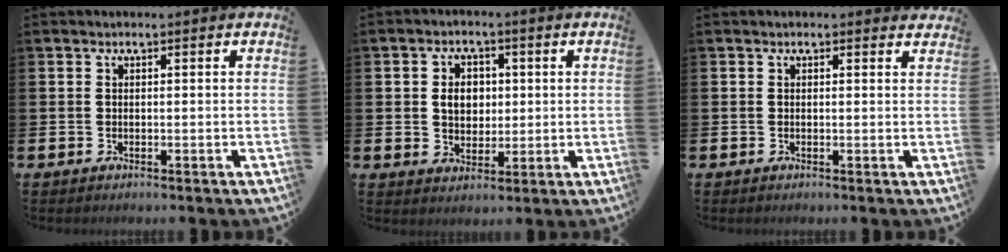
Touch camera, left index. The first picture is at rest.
{"total": 4.3, "force": [0.9, 3.4, 2.4], "torque": [-0.041, 0.009, 0.008]}
{"total": 0.0}